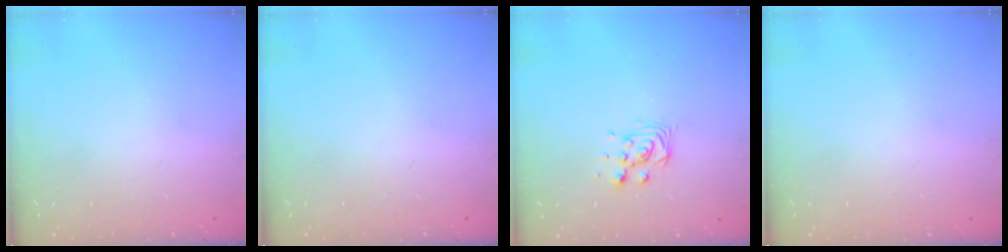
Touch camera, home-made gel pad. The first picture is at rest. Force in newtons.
{"total": 0.0}
{"total": 5.2, "press": 5.2, "slide": 0.3}
{"total": 0.0}